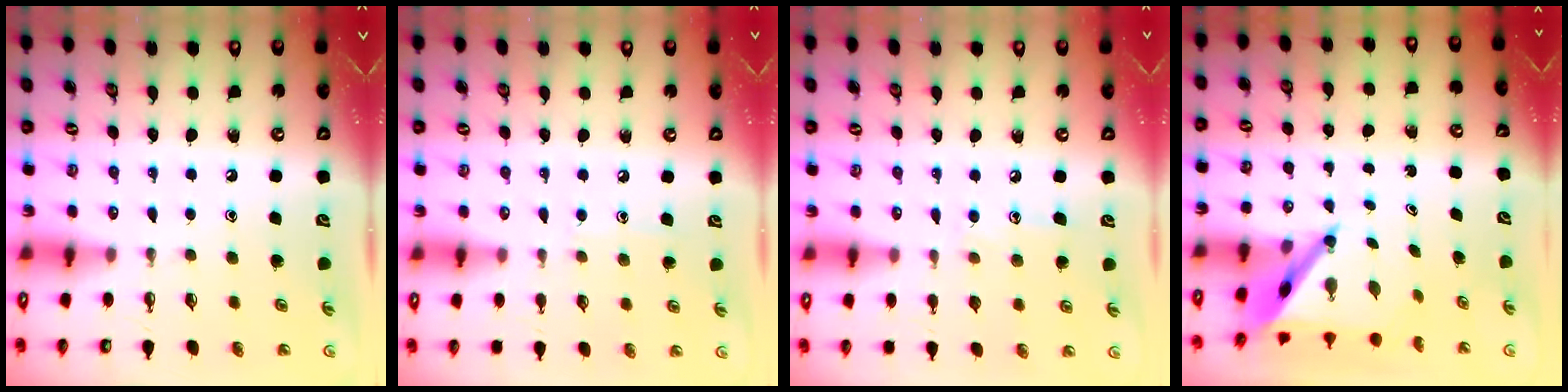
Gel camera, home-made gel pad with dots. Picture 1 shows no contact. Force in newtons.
{"total": 4.6, "press": 4.6, "slide": 0.5}
{"total": 7.3, "press": 7.3, "slide": 0.0}
{"total": 5.1, "press": 5.0, "slide": 0.5}